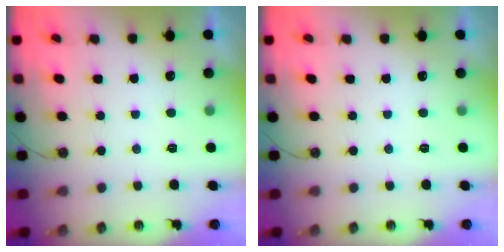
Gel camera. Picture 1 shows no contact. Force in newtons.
{"total": 0.0}